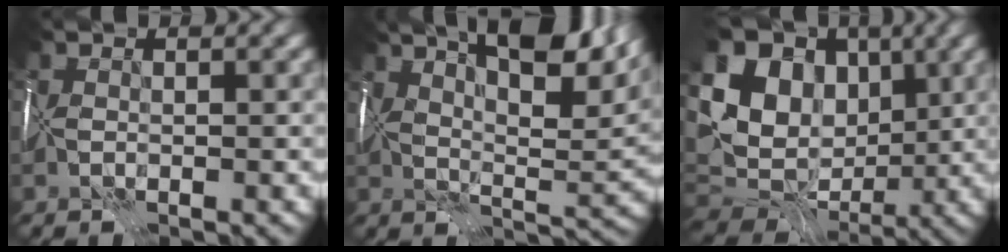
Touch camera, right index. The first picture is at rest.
{"total": 13.1, "force": [7.8, 4.1, 9.6], "torque": [-0.133, 0.022, 0.111]}
{"total": 15.2, "force": [3.4, 12.4, 8.2], "torque": [-0.183, 0.027, 0.058]}